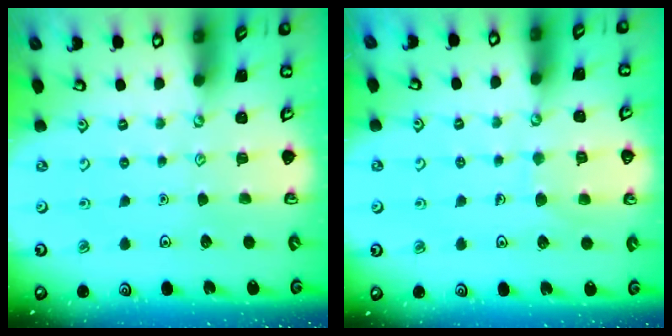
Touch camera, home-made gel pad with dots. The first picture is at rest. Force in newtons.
{"total": 6.5, "press": 6.5, "slide": 0.5}